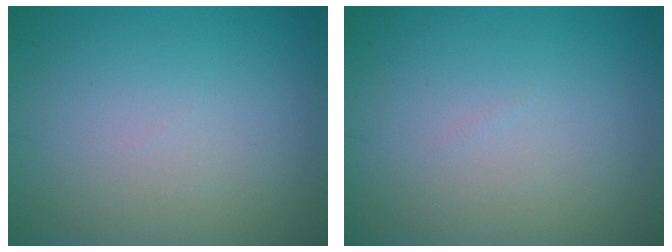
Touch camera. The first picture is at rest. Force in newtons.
{"total": 0.0}